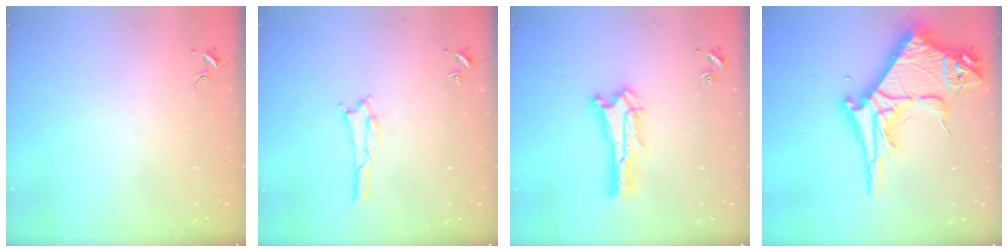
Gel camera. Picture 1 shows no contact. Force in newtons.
{"total": 1.7, "press": 1.7, "slide": 0.2}
{"total": 1.5, "press": 1.5, "slide": 0.2}
{"total": 15.7, "press": 15.6, "slide": 1.6}